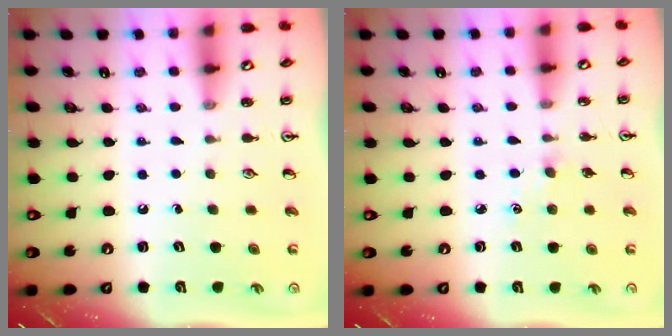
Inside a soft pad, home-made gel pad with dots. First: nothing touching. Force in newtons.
{"total": 2.0, "press": 2.0, "slide": 0.3}